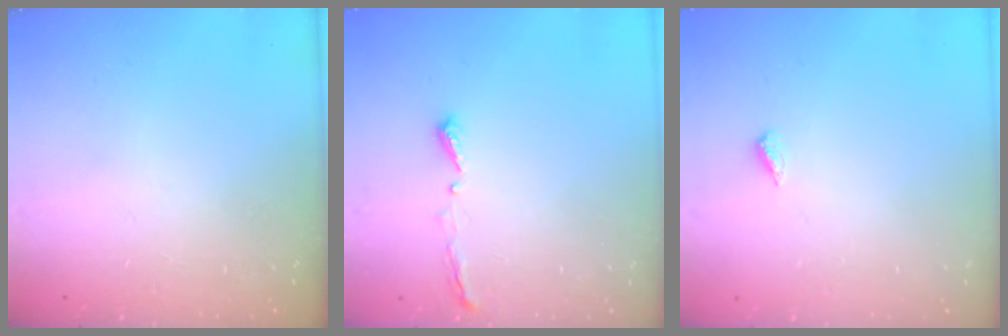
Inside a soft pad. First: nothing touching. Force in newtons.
{"total": 4.4, "press": 4.3, "slide": 0.6}
{"total": 2.6, "press": 2.2, "slide": 1.3}